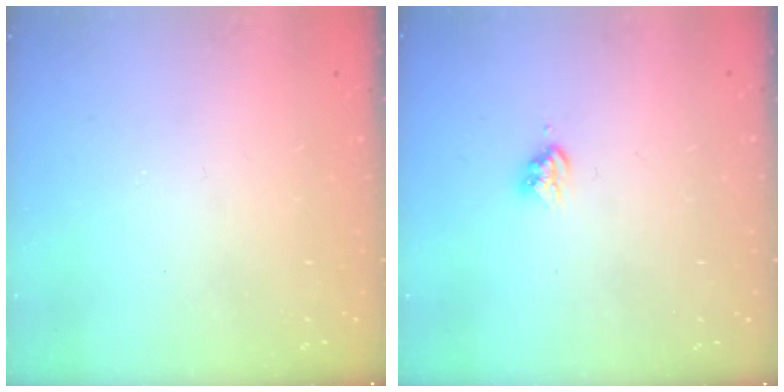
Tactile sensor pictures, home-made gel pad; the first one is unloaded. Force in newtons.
{"total": 3.6, "press": 3.5, "slide": 0.4}